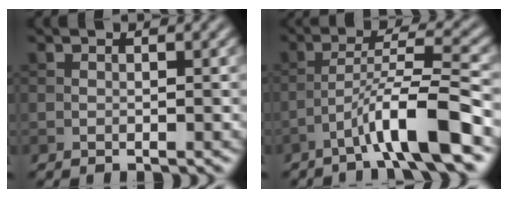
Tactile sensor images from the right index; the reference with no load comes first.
{"total": 7.1, "force": [-4.0, 0.6, 5.8], "torque": [-0.097, 0.019, -0.073]}